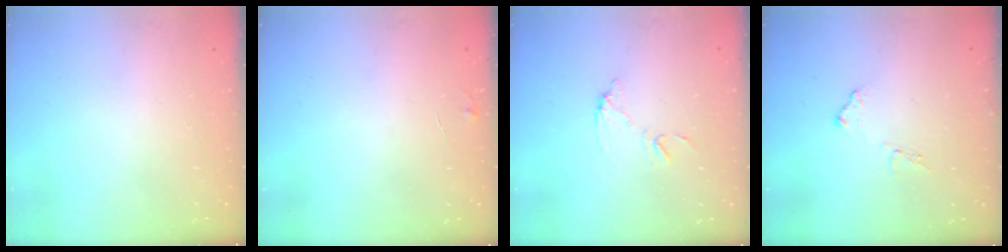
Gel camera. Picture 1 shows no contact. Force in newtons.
{"total": 5.0, "press": 5.0, "slide": 0.4}
{"total": 7.8, "press": 7.8, "slide": 0.4}
{"total": 8.0, "press": 8.0, "slide": 0.4}